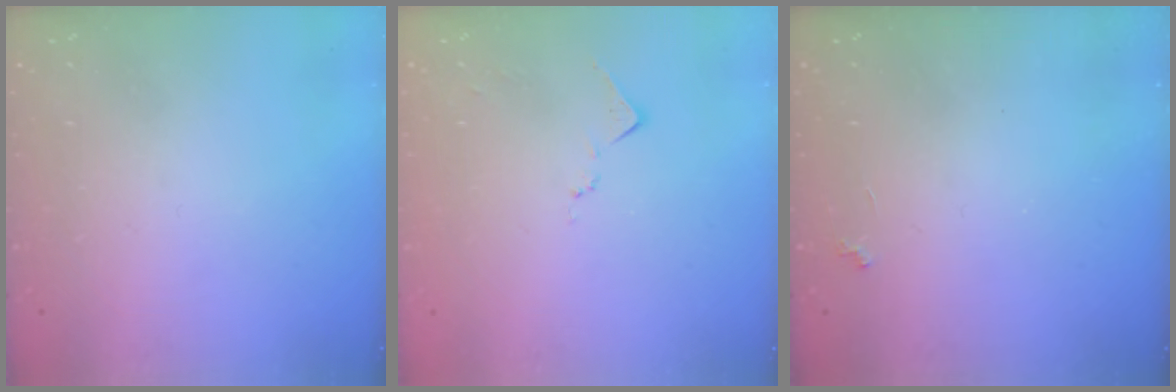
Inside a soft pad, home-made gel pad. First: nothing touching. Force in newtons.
{"total": 6.2, "press": 6.2, "slide": 0.8}
{"total": 2.3, "press": 2.3, "slide": 0.4}